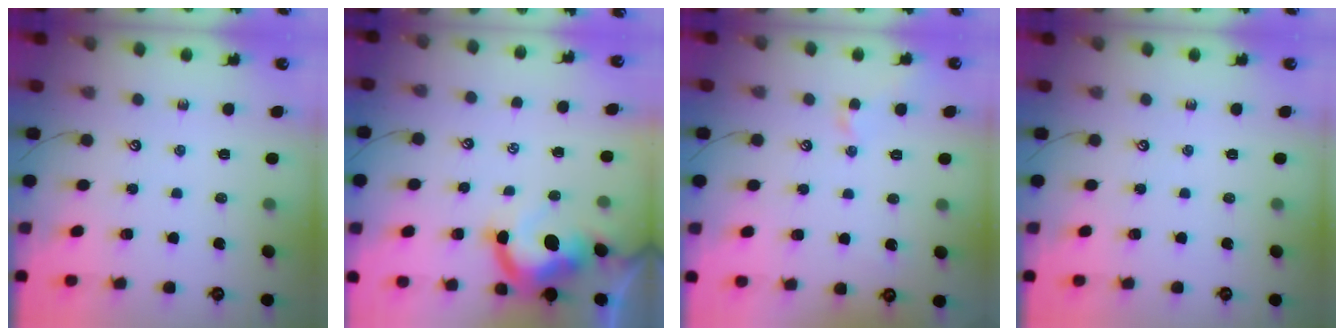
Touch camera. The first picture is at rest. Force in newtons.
{"total": 7.1, "press": 7.0, "slide": 1.3}
{"total": 1.1, "press": 1.0, "slide": 0.1}
{"total": 0.0}